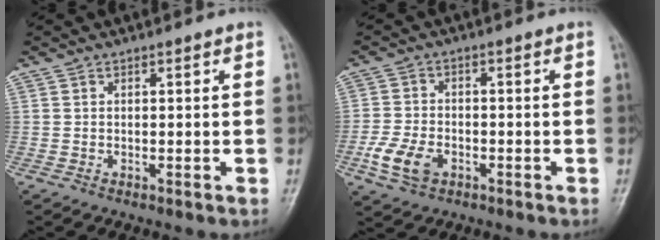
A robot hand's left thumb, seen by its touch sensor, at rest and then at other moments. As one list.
[{"total": 6.8, "force": [-2.9, 4.5, 4.3], "torque": [-0.087, 0.008, -0.055]}]